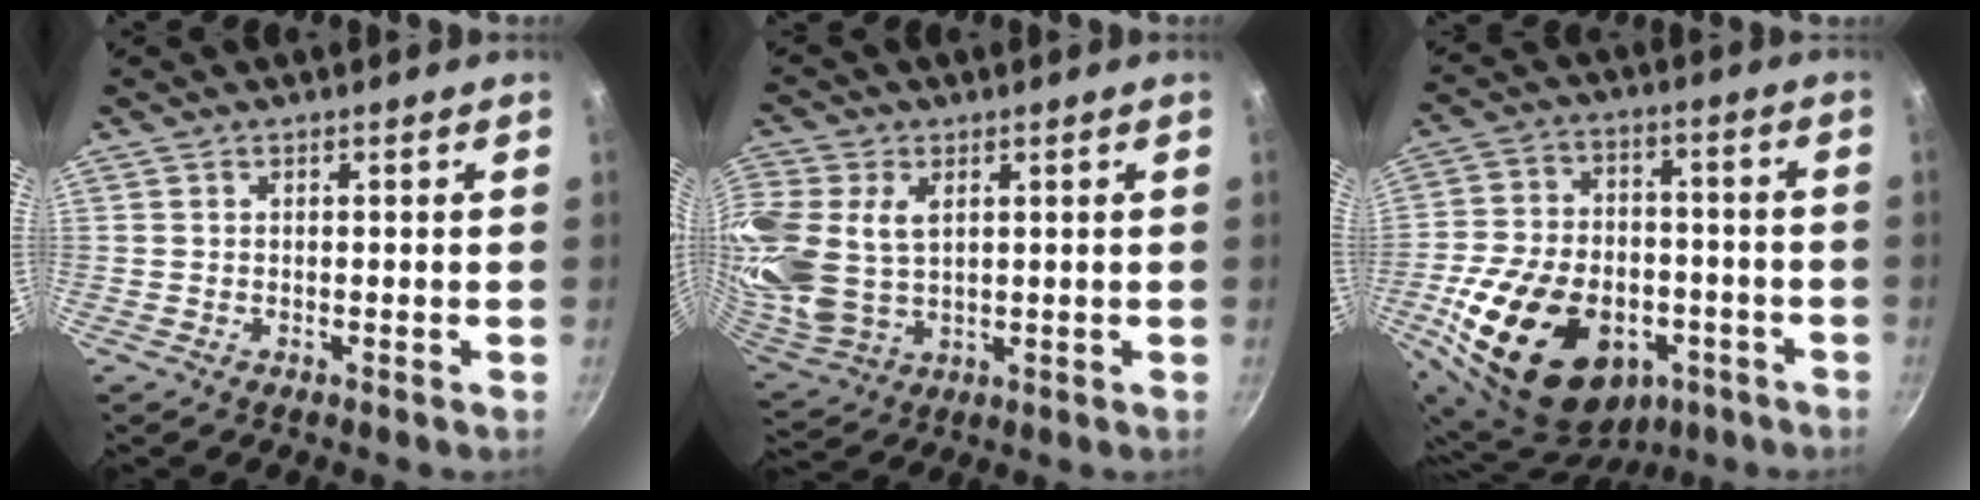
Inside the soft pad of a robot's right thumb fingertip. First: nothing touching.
{"total": 16.9, "force": [3.4, 12.0, 11.4], "torque": [-0.267, -0.005, 0.078]}
{"total": 26.5, "force": [-9.6, 17.9, 17.1], "torque": [-0.287, 0.046, -0.140]}